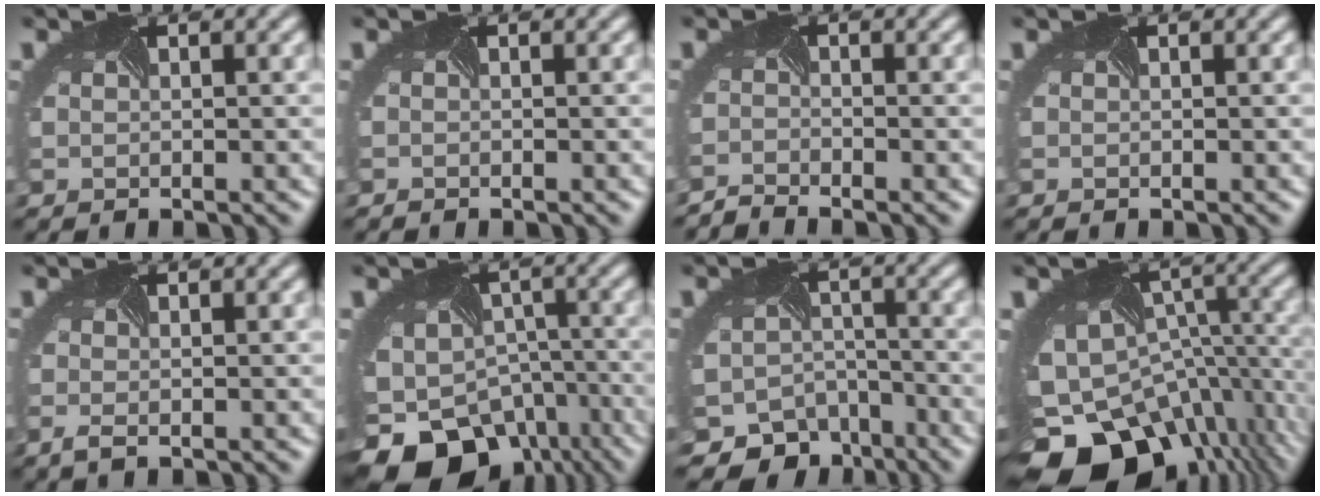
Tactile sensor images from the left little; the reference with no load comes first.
{"total": 0.7, "force": [-0.7, -0.1, -0.2], "torque": [0.001, -0.006, -0.013]}
{"total": 2.6, "force": [-2.5, -0.5, -0.5], "torque": [-0.003, -0.009, -0.051]}
{"total": 0.0}
{"total": 0.9, "force": [-0.4, 0.0, 0.8], "torque": [-0.021, 0.009, -0.015]}
{"total": 15.4, "force": [-9.4, 10.4, 6.4], "torque": [-0.155, -0.051, -0.103]}
{"total": 8.0, "force": [-6.4, 4.8, 0.7], "torque": [-0.007, -0.007, -0.091]}
{"total": 17.5, "force": [-10.5, 11.4, 8.2], "torque": [-0.162, -0.043, -0.113]}